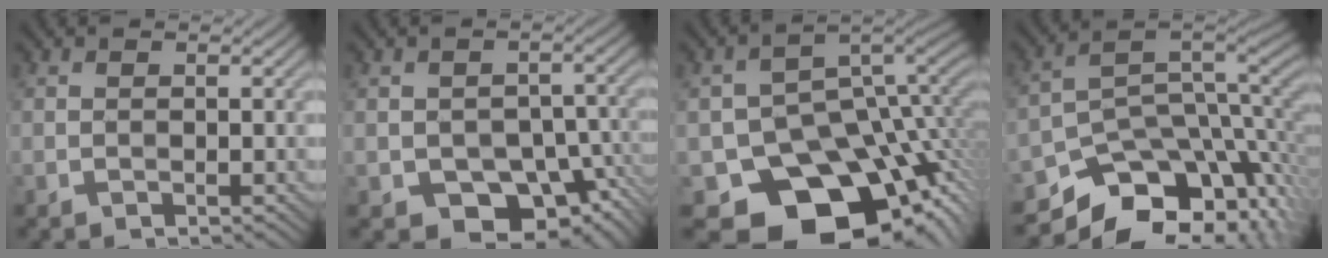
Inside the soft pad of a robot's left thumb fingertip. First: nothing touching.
{"total": 9.8, "force": [-4.4, 6.1, 6.3], "torque": [-0.100, -0.019, -0.061]}
{"total": 17.1, "force": [-7.7, 12.1, 9.2], "torque": [-0.130, -0.049, -0.110]}
{"total": 13.1, "force": [-7.7, 7.3, 7.7], "torque": [-0.147, -0.021, -0.113]}